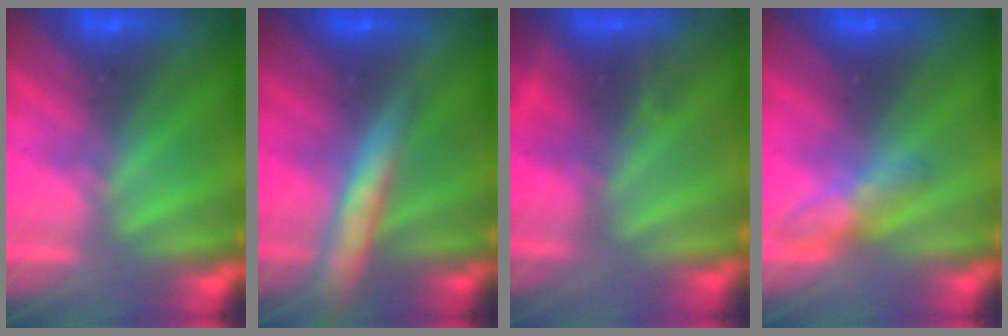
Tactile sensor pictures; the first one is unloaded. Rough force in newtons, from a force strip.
{"total": 9.1}
{"total": 5.1}
{"total": 2.7}